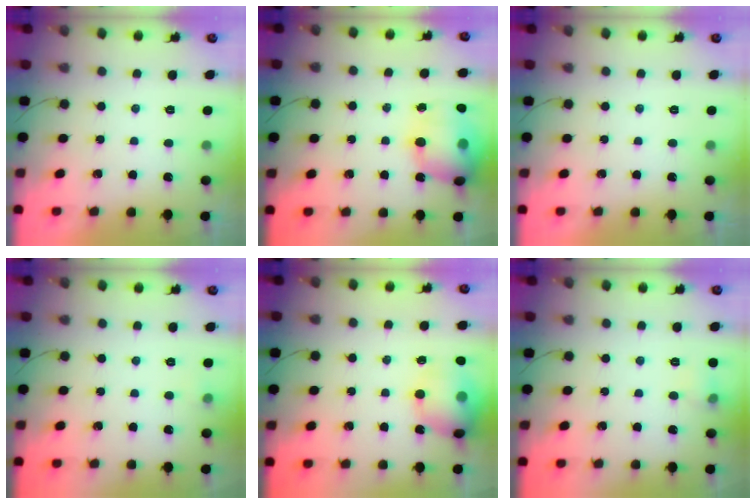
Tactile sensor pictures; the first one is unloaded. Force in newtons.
{"total": 17.5, "press": 17.1, "slide": 3.4}
{"total": 0.0}
{"total": 3.2, "press": 2.6, "slide": 1.8}
{"total": 14.4, "press": 14.1, "slide": 2.6}
{"total": 5.2, "press": 5.0, "slide": 1.6}